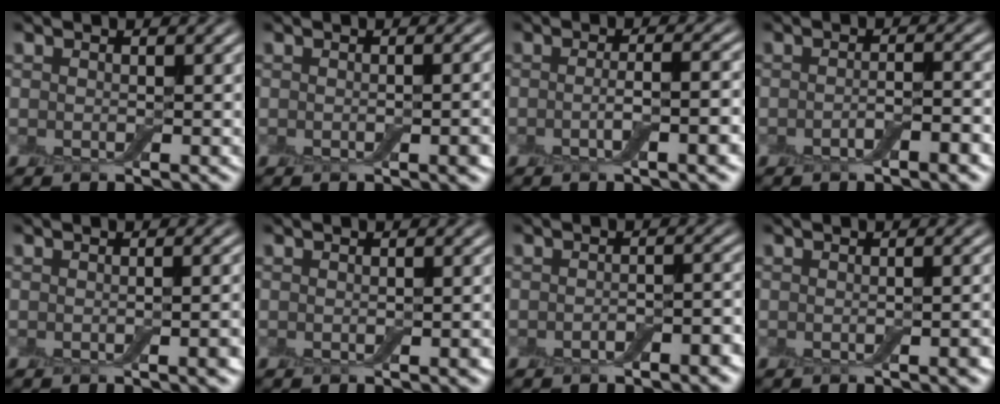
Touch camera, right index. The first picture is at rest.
{"total": 2.8, "force": [-0.5, 0.7, 2.7], "torque": [-0.026, 0.002, -0.004]}
{"total": 4.1, "force": [-0.9, 1.1, 3.8], "torque": [-0.050, 0.006, -0.018]}
{"total": 2.4, "force": [-1.1, 0.6, 2.0], "torque": [-0.030, 0.004, -0.020]}
{"total": 3.7, "force": [-0.5, 1.2, 3.4], "torque": [-0.027, 0.001, -0.004]}
{"total": 1.4, "force": [-0.2, 0.2, 1.4], "torque": [-0.018, -0.003, -0.002]}
{"total": 2.6, "force": [-1.2, 1.1, 2.0], "torque": [-0.031, 0.001, -0.017]}
{"total": 2.5, "force": [-0.4, 0.7, 2.3], "torque": [-0.021, 0.002, -0.003]}